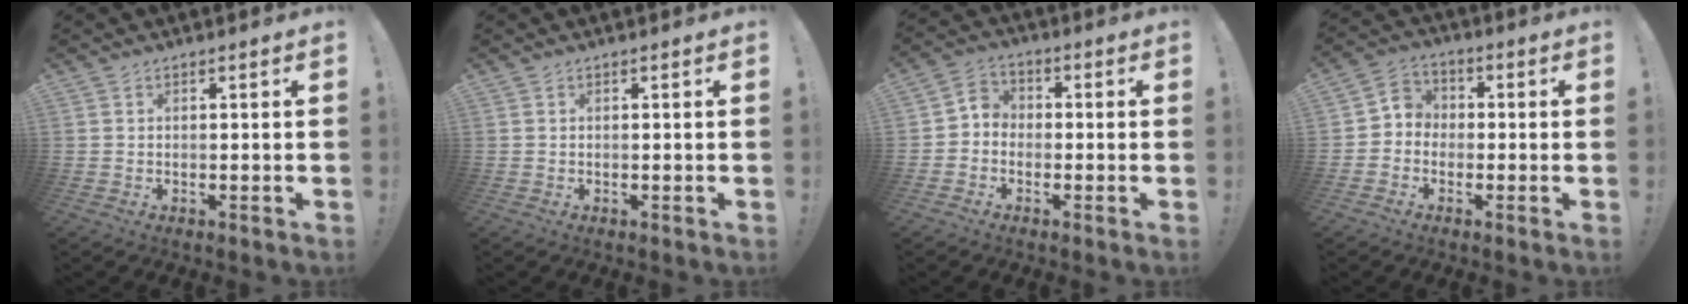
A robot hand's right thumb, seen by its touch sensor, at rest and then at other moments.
{"total": 0.0}
{"total": 4.6, "force": [-2.3, 3.7, 1.5], "torque": [-0.030, 0.021, -0.043]}
{"total": 5.4, "force": [-2.2, 4.7, 1.4], "torque": [-0.018, 0.024, -0.038]}